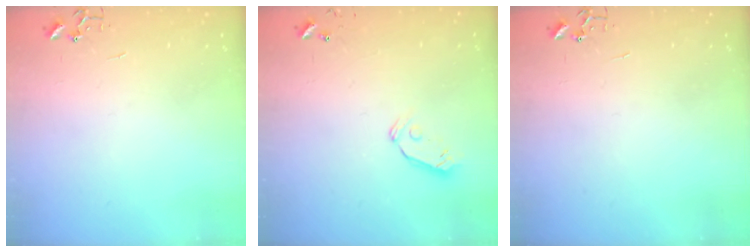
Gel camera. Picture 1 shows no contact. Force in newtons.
{"total": 5.8, "press": 5.7, "slide": 0.9}
{"total": 0.0}